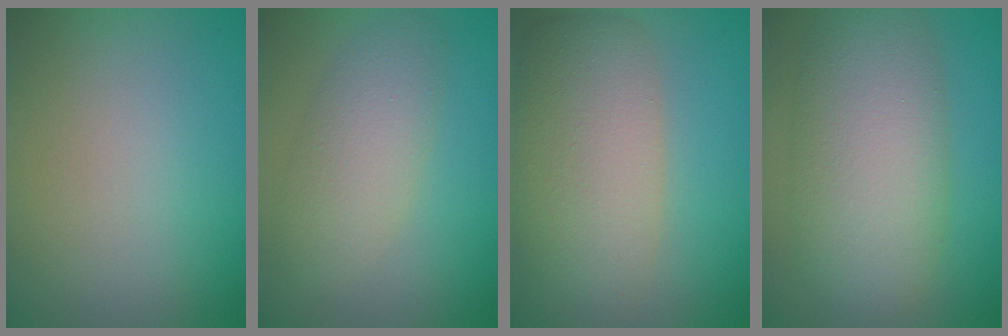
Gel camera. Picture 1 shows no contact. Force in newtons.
{"total": 4.1, "press": 4.1, "slide": 0.1}
{"total": 8.1, "press": 8.1, "slide": 0.5}
{"total": 9.0, "press": 9.0, "slide": 0.3}